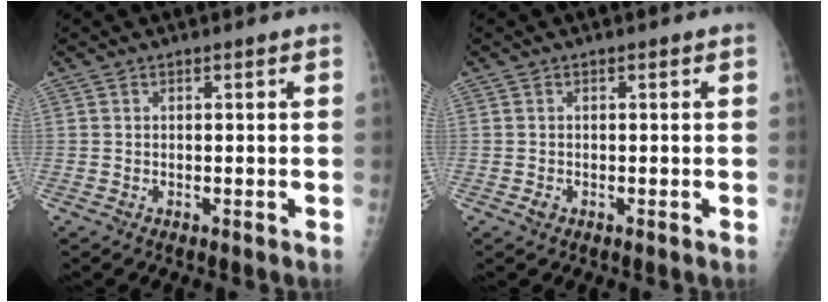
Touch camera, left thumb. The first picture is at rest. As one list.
[{"total": 0.8, "force": [-0.3, 0.6, 0.4], "torque": [-0.007, -0.001, -0.006]}]